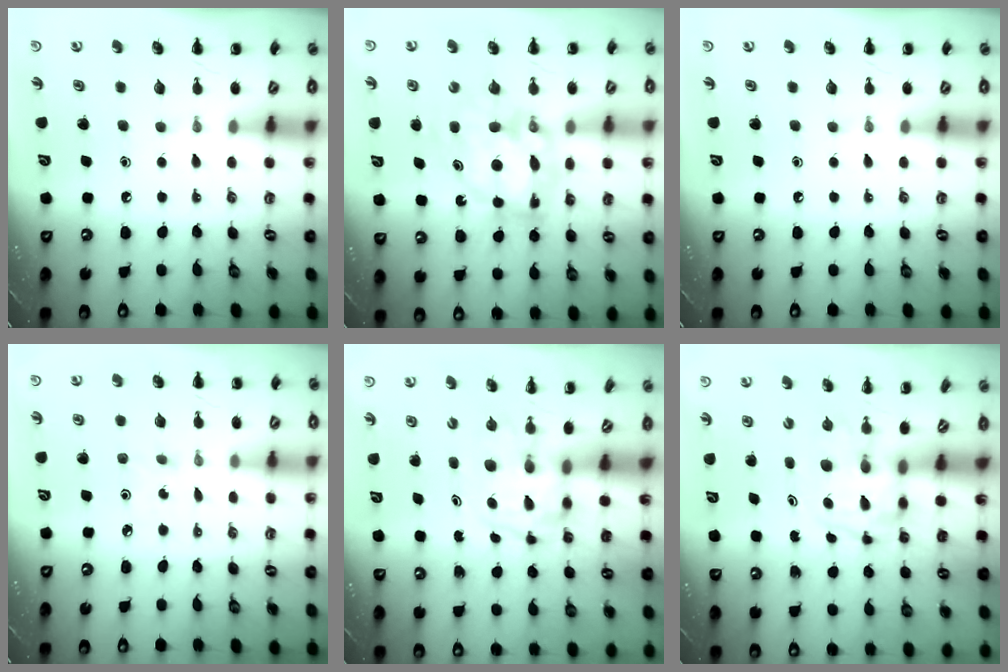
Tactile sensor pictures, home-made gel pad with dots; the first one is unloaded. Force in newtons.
{"total": 12.7, "press": 12.2, "slide": 3.6}
{"total": 0.0}
{"total": 1.2, "press": 1.1, "slide": 0.4}
{"total": 3.8, "press": 3.8, "slide": 0.6}
{"total": 3.8, "press": 3.8, "slide": 0.6}